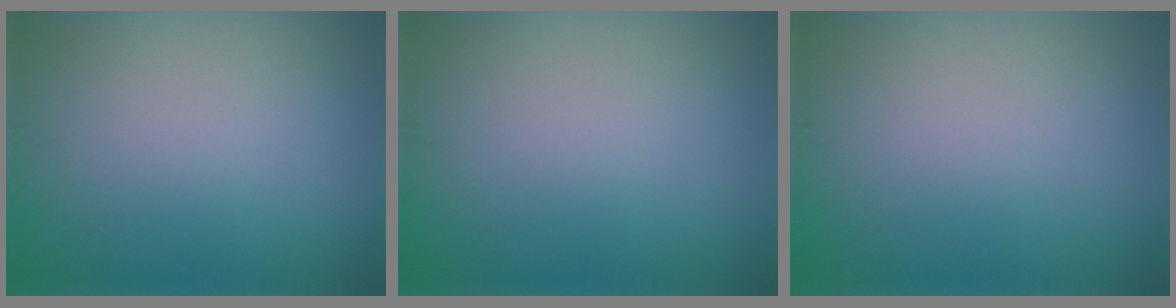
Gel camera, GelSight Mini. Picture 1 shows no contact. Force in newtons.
{"total": 0.0}
{"total": 0.0}